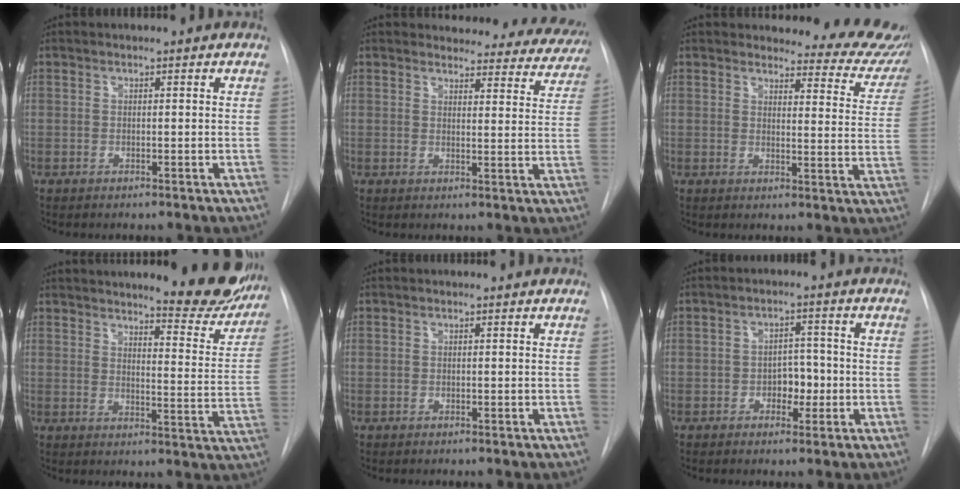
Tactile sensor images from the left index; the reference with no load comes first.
{"total": 18.3, "force": [17.5, 4.9, 2.4], "torque": [0.003, -0.057, 0.176]}
{"total": 14.9, "force": [14.2, 3.8, 2.5], "torque": [0.019, -0.084, 0.123]}
{"total": 14.9, "force": [13.2, 2.5, 6.6], "torque": [-0.068, -0.044, 0.155]}
{"total": 0.0}
{"total": 3.8, "force": [-1.4, 2.4, 2.6], "torque": [-0.028, 0.003, -0.020]}